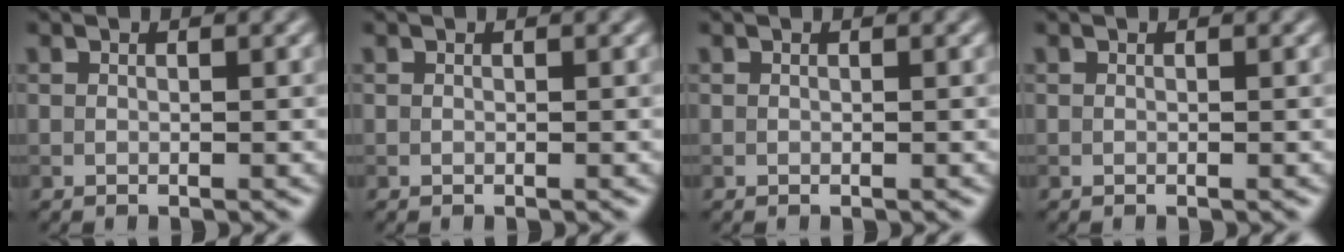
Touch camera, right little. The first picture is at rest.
{"total": 0.0}
{"total": 0.0}
{"total": 0.0}